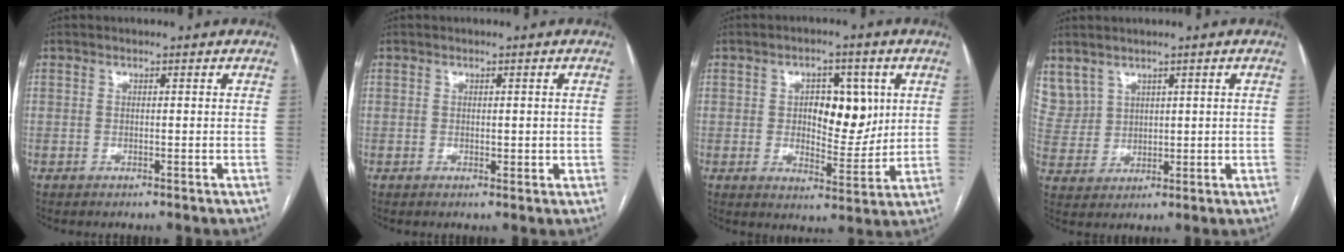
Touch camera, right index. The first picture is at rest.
{"total": 1.4, "force": [0.1, 1.1, 1.0], "torque": [-0.013, 0.002, 0.006]}
{"total": 8.7, "force": [2.0, 4.4, 7.3], "torque": [-0.097, 0.008, 0.035]}
{"total": 7.6, "force": [5.0, 5.6, 1.3], "torque": [-0.046, 0.019, 0.123]}